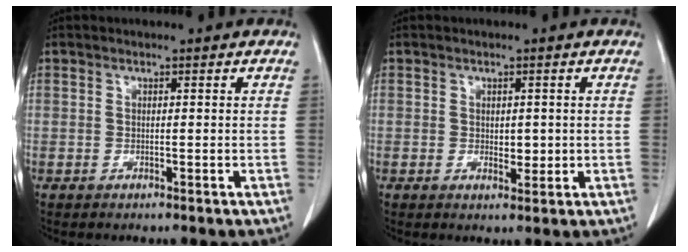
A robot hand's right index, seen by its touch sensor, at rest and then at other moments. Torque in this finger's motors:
{"motor_torque": [0.29, -0.02, 0.11, 0.03]}